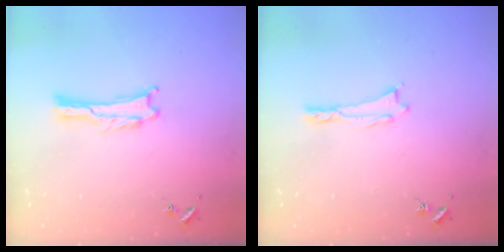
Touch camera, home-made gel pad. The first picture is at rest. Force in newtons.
{"total": 0.5, "press": 0.5, "slide": 0.2}